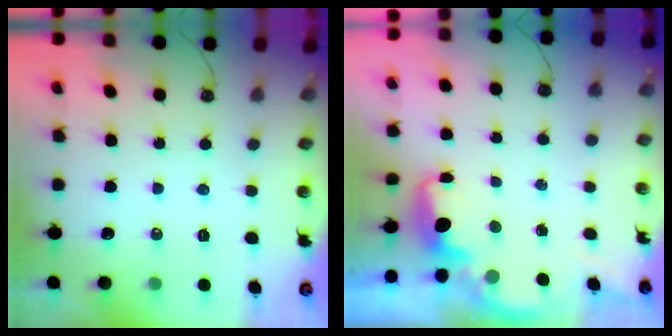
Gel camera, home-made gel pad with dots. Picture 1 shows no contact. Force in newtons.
{"total": 1.8, "press": 1.7, "slide": 0.7}